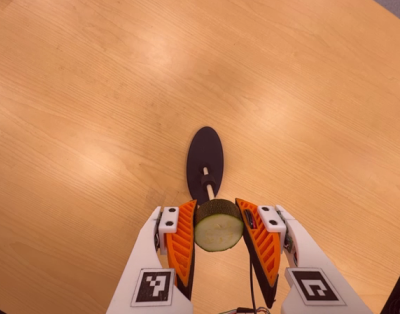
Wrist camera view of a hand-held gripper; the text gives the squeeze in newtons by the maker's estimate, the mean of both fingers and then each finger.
{"total": 11.8, "left": 12.5, "right": 11.1}